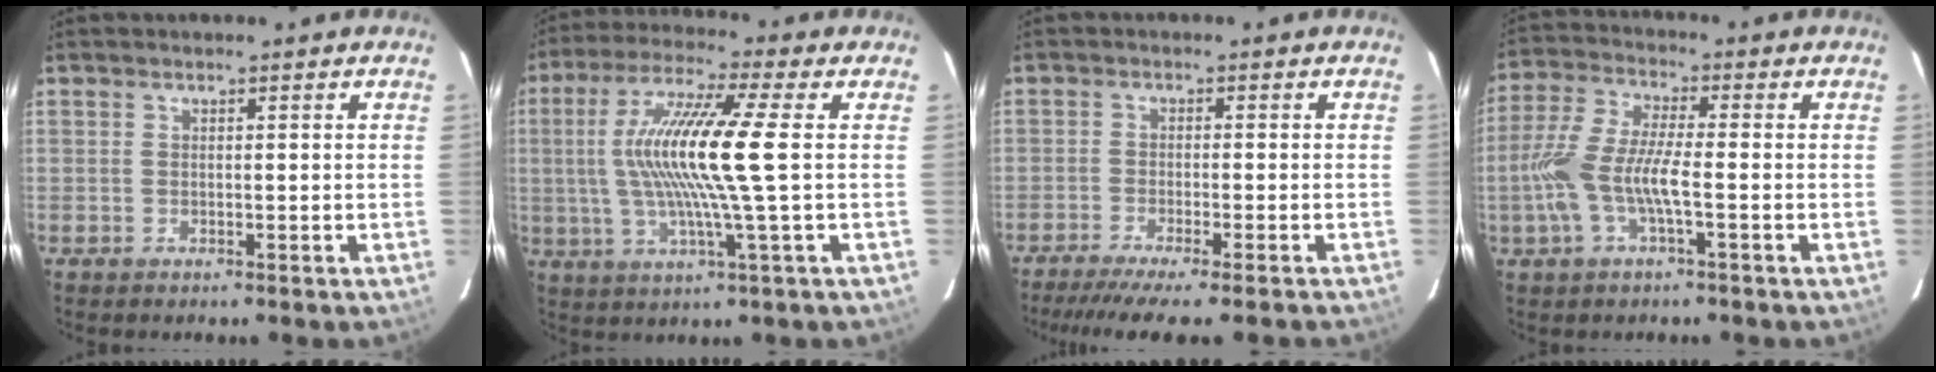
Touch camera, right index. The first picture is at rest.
{"total": 14.5, "force": [0.5, -0.6, 14.5], "torque": [-0.276, 0.001, 0.010]}
{"total": 10.4, "force": [-8.9, -0.4, 5.5], "torque": [-0.109, -0.034, -0.140]}
{"total": 10.2, "force": [-2.6, 2.2, 9.6], "torque": [-0.216, 0.001, -0.050]}